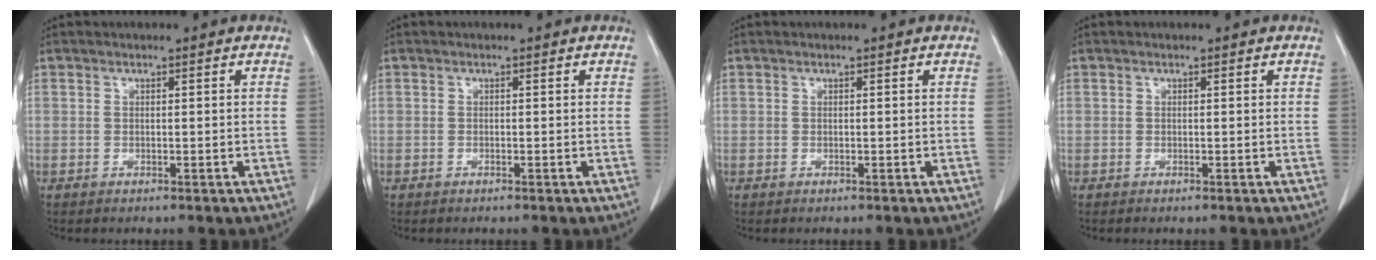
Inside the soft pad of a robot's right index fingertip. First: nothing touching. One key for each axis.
{"total": 0.0}
{"total": 0.0}
{"total": 0.0}